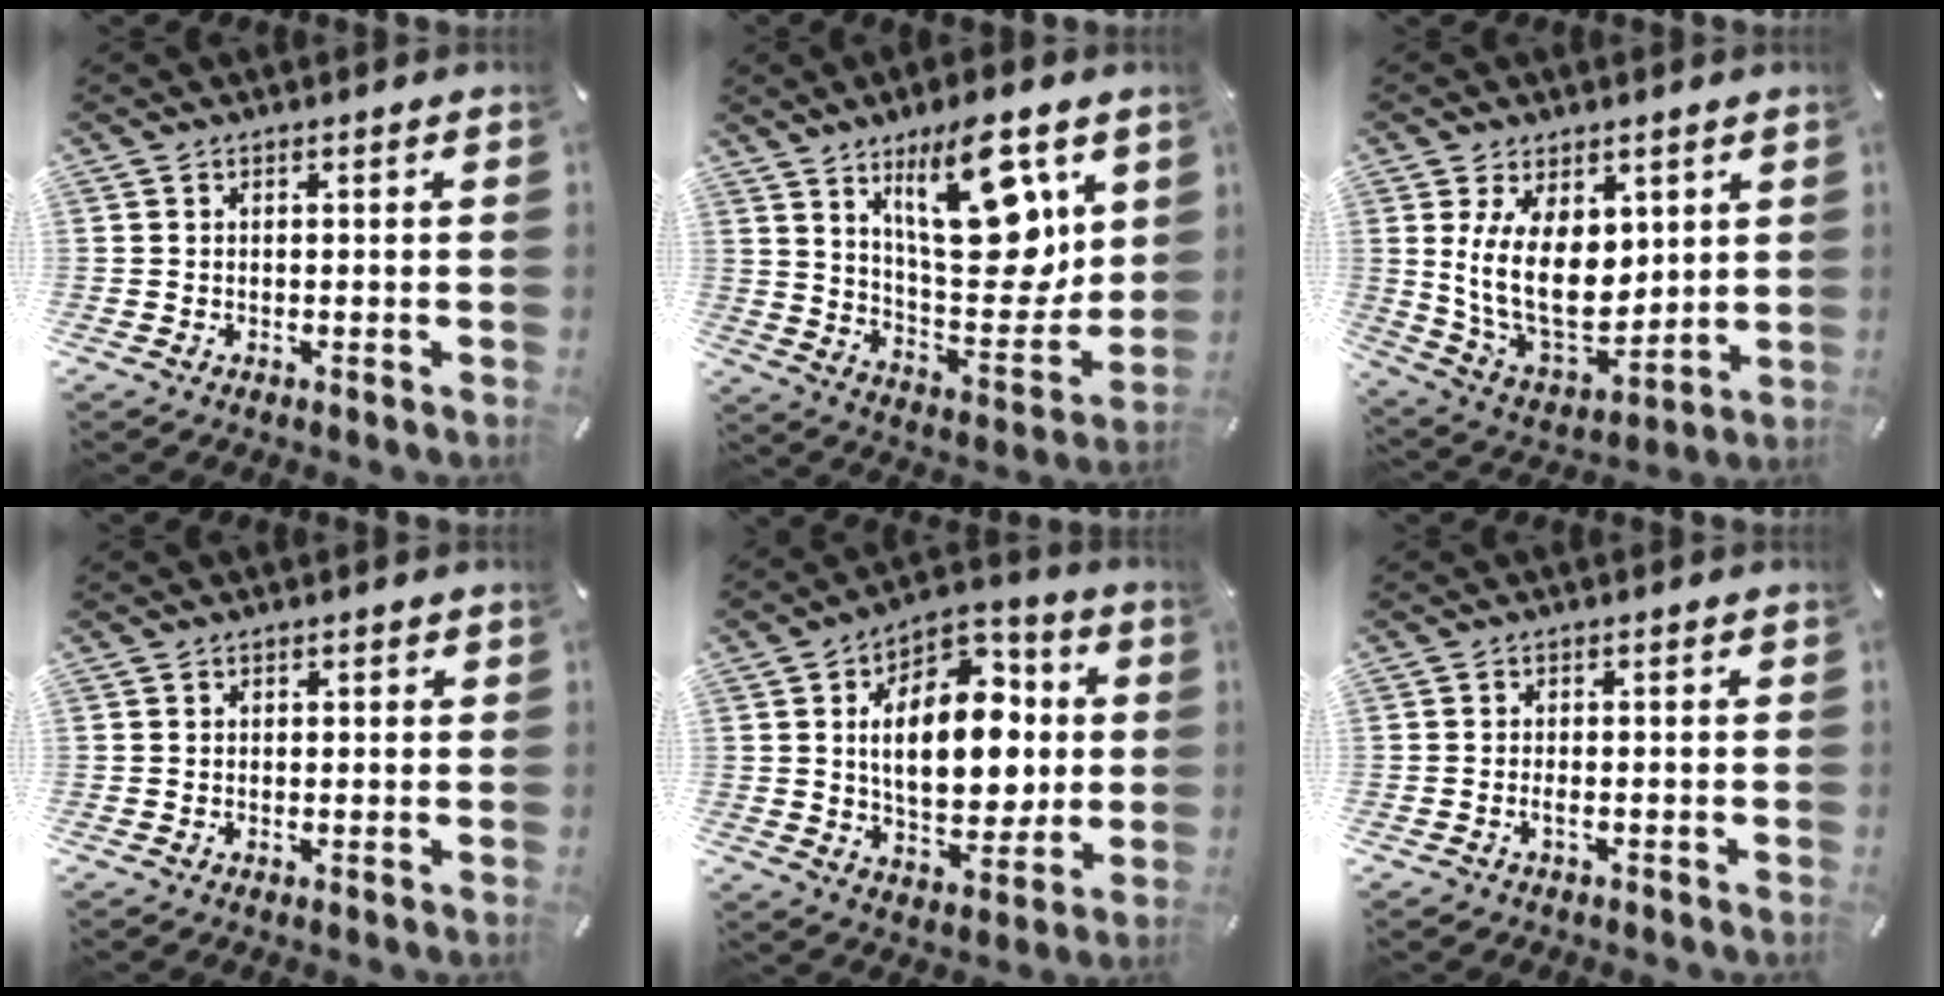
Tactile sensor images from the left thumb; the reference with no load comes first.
{"total": 21.1, "force": [11.1, 8.7, 15.7], "torque": [-0.221, -0.071, 0.175]}
{"total": 15.8, "force": [3.5, 10.5, 11.3], "torque": [-0.227, -0.034, 0.071]}
{"total": 0.7, "force": [0.1, 0.6, 0.2], "torque": [-0.004, 0.004, 0.001]}
{"total": 18.8, "force": [2.6, 12.0, 14.2], "torque": [-0.230, -0.013, 0.041]}
{"total": 1.5, "force": [-0.8, 0.8, 1.0], "torque": [-0.021, 0.003, -0.015]}